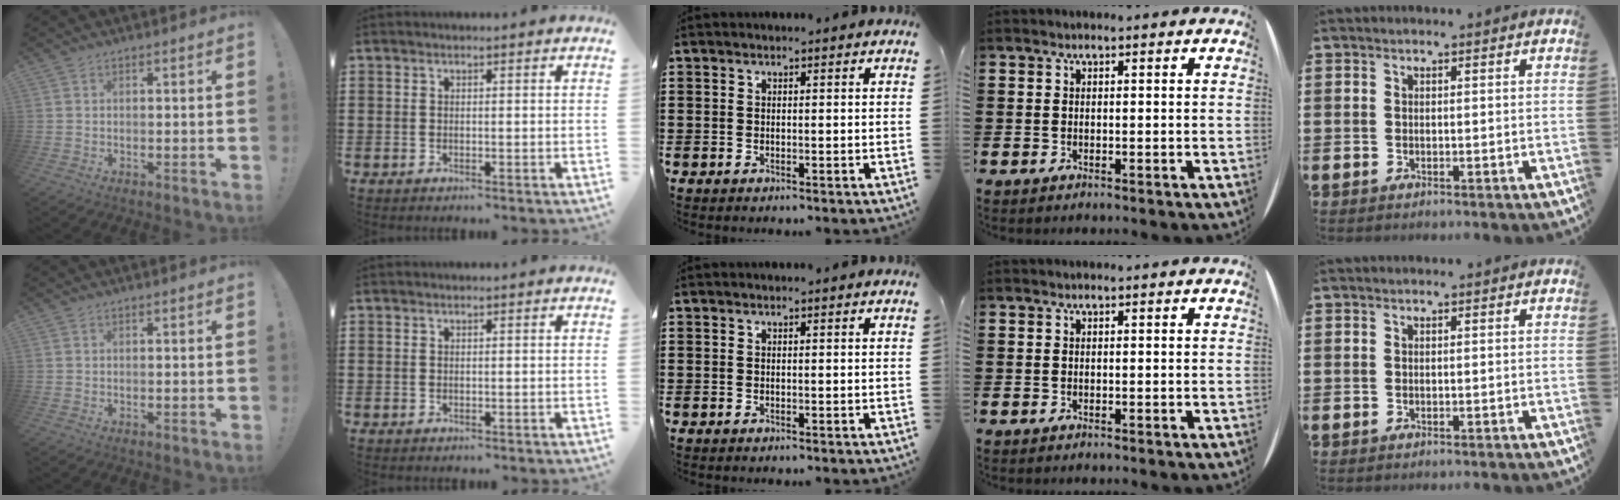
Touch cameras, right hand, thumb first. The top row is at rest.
{}